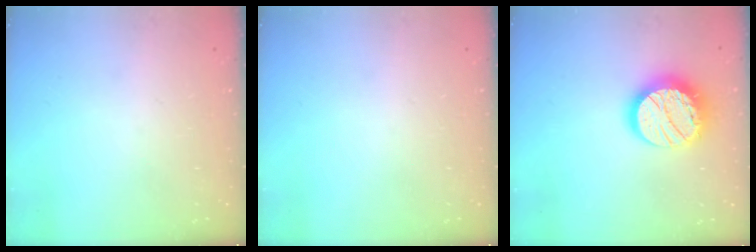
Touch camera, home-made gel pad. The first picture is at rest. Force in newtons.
{"total": 0.0}
{"total": 18.0, "press": 17.9, "slide": 1.2}